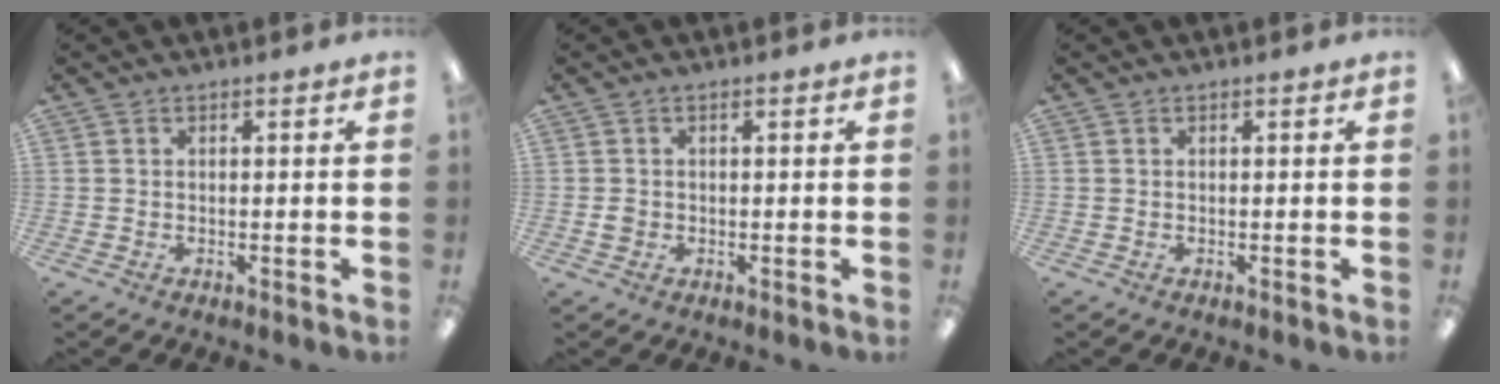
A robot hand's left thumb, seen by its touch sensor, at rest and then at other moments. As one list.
[{"total": 1.4, "force": [-0.2, 1.2, 0.6], "torque": [-0.013, 0.003, -0.005]}, {"total": 0.0}]